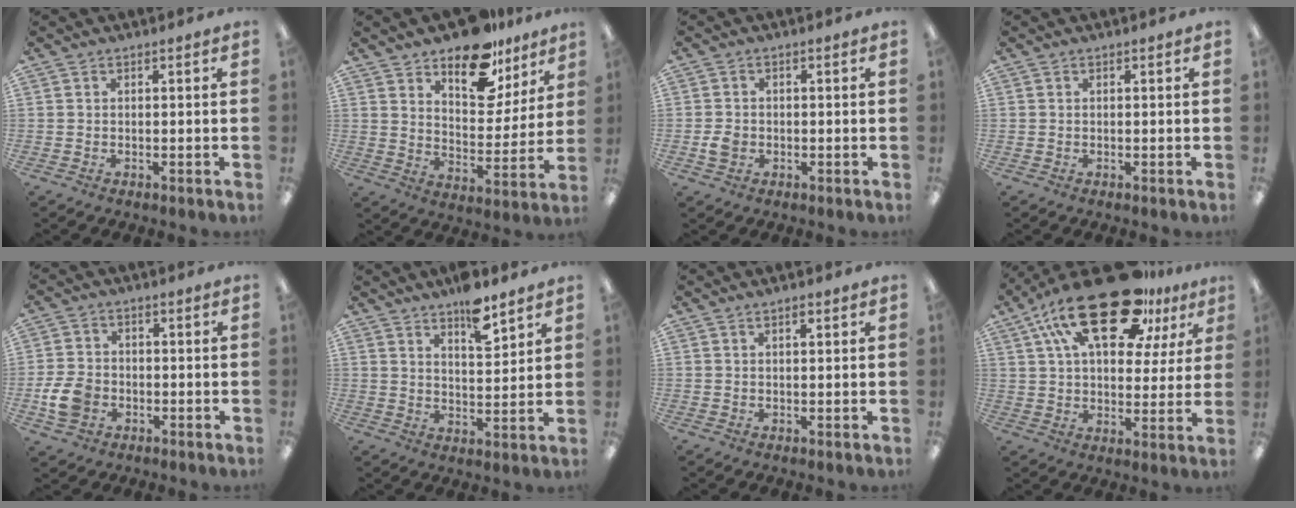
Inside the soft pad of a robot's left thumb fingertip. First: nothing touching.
{"total": 15.9, "force": [11.7, 7.7, 7.6], "torque": [-0.109, -0.072, 0.206]}
{"total": 3.1, "force": [-0.8, 2.5, 1.6], "torque": [-0.018, 0.002, -0.016]}
{"total": 0.0}
{"total": 7.6, "force": [-2.4, 5.7, 4.4], "torque": [-0.096, 0.014, -0.042]}
{"total": 8.7, "force": [6.8, 2.9, 4.5], "torque": [-0.059, -0.044, 0.115]}
{"total": 1.7, "force": [1.0, 0.7, 1.2], "torque": [-0.017, -0.002, 0.016]}
{"total": 24.6, "force": [15.0, 10.6, 16.4], "torque": [-0.280, -0.076, 0.252]}